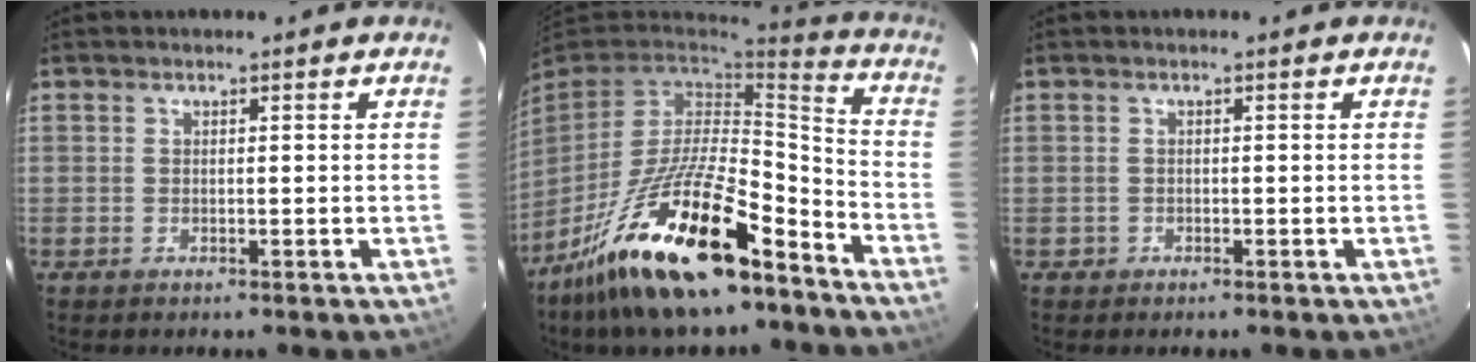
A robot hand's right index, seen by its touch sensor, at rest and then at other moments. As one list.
[{"total": 23.4, "force": [-15.6, 7.0, 15.9], "torque": [-0.304, -0.014, -0.268]}, {"total": 1.0, "force": [-0.5, 0.9, -0.1], "torque": [-0.001, 0.004, -0.006]}]